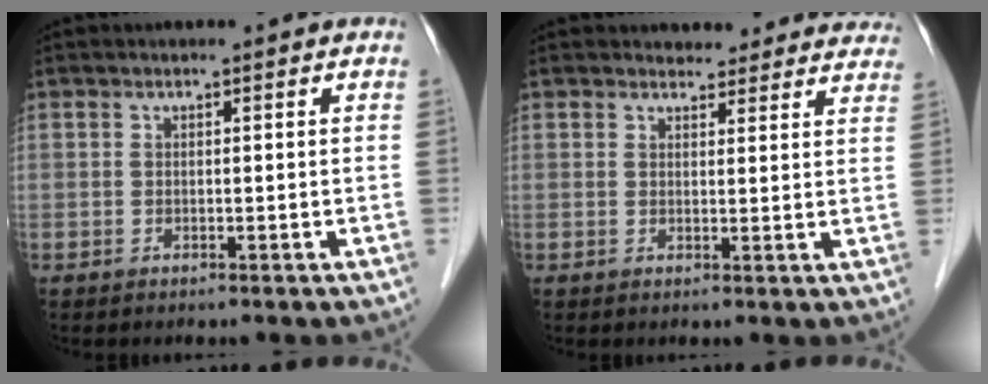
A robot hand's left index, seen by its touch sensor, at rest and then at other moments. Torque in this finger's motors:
{"motor_torque": [0.94, -1.20, 0.12, -0.02]}